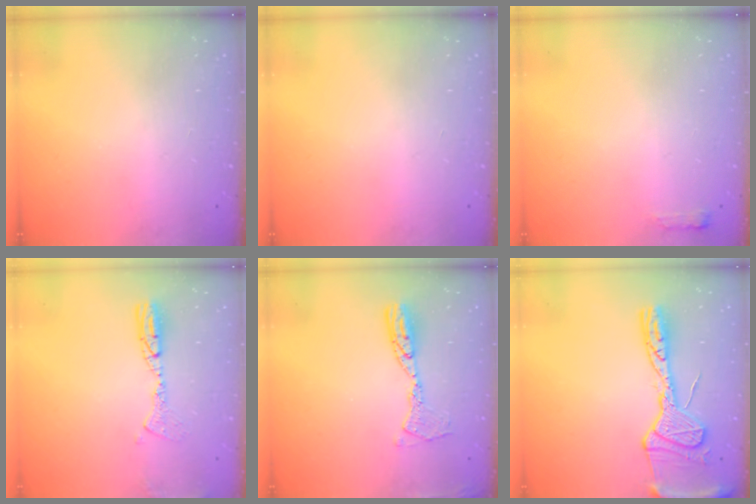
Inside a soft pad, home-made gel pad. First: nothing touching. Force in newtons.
{"total": 0.0}
{"total": 2.7, "press": 2.6, "slide": 0.5}
{"total": 9.6, "press": 9.5, "slide": 1.9}
{"total": 10.3, "press": 10.3, "slide": 1.0}
{"total": 16.8, "press": 16.7, "slide": 1.7}